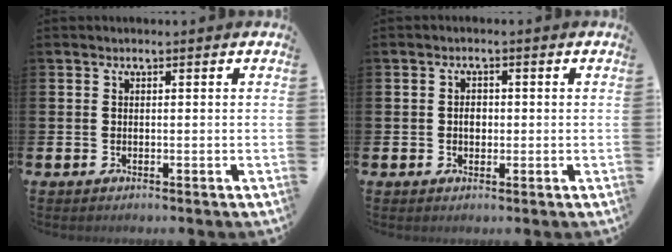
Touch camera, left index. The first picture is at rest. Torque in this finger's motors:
{"motor_torque": [0.02, 0.02, 0.08, 0.04]}